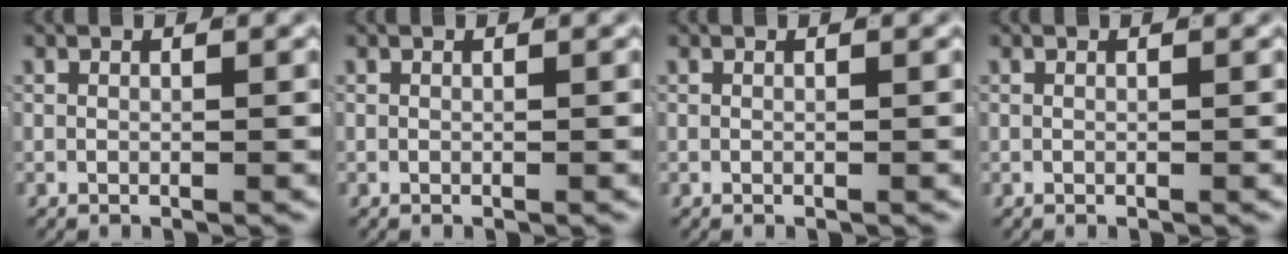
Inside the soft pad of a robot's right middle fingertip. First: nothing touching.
{"total": 0.0}
{"total": 0.0}
{"total": 0.0}